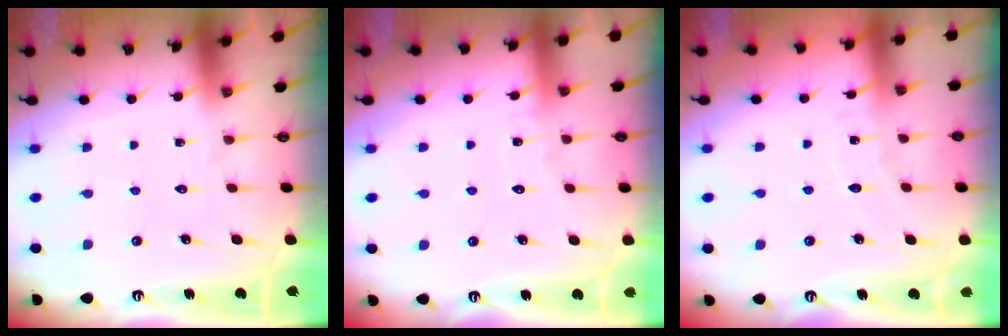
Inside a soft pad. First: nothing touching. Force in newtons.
{"total": 3.4, "press": 3.4, "slide": 0.3}
{"total": 3.7, "press": 3.7, "slide": 0.3}